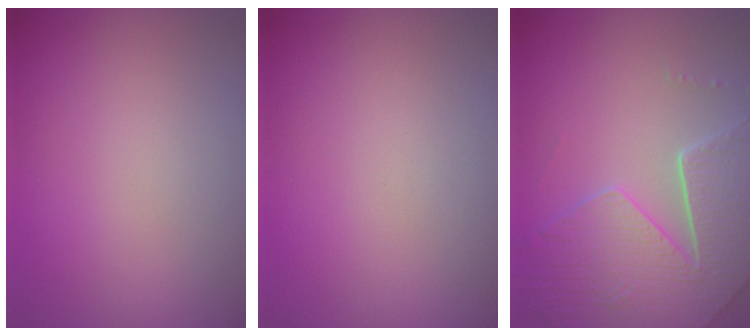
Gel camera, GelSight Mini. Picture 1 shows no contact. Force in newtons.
{"total": 0.0}
{"total": 7.3, "press": 5.5, "slide": 4.7}